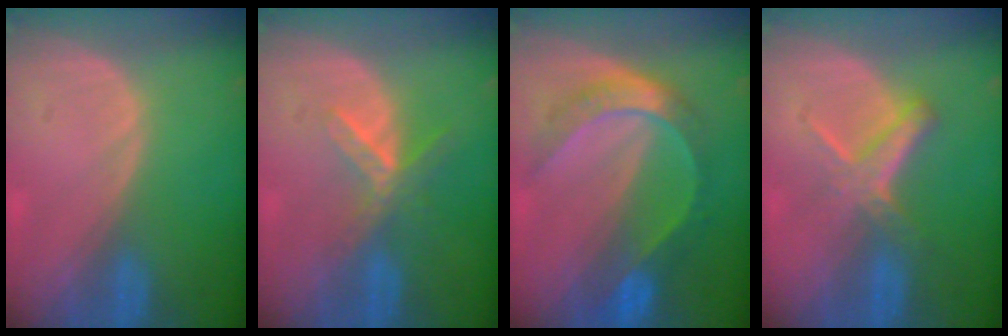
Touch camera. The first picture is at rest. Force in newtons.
{"total": 5.7, "press": 5.0, "slide": 2.8}
{"total": 7.4, "press": 7.3, "slide": 0.6}
{"total": 5.8, "press": 5.1, "slide": 2.6}